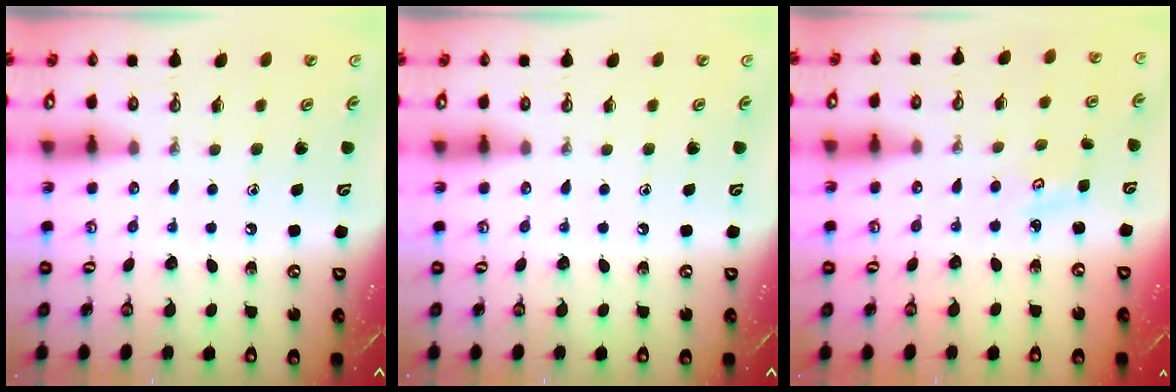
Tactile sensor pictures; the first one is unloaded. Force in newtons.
{"total": 0.0}
{"total": 2.3, "press": 2.3, "slide": 0.4}